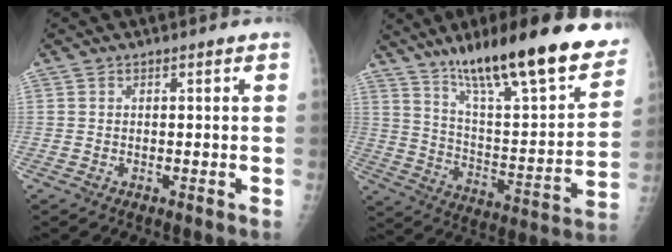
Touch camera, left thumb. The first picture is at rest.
{"total": 27.8, "force": [19.2, 5.8, 19.3], "torque": [-0.270, -0.063, 0.302]}